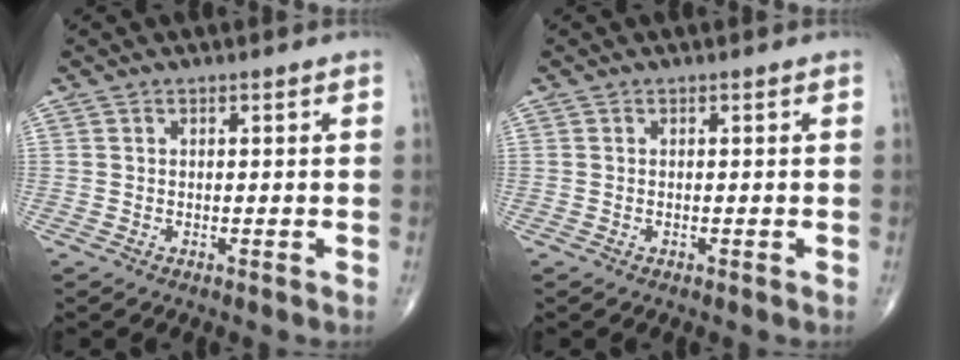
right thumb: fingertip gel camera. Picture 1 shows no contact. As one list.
[{"total": 0.0}]